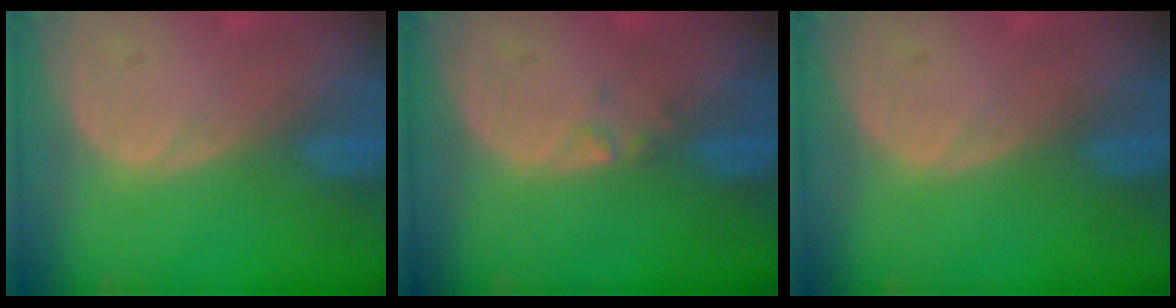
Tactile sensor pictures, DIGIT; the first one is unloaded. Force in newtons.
{"total": 0.9, "press": 0.9, "slide": 0.1}
{"total": 0.0}